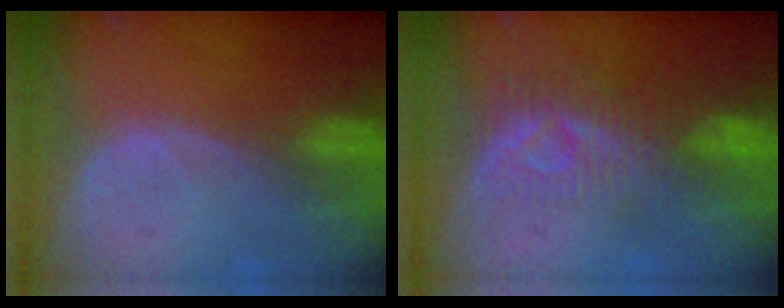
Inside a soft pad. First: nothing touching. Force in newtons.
{"total": 8.3, "press": 7.4, "slide": 3.7}